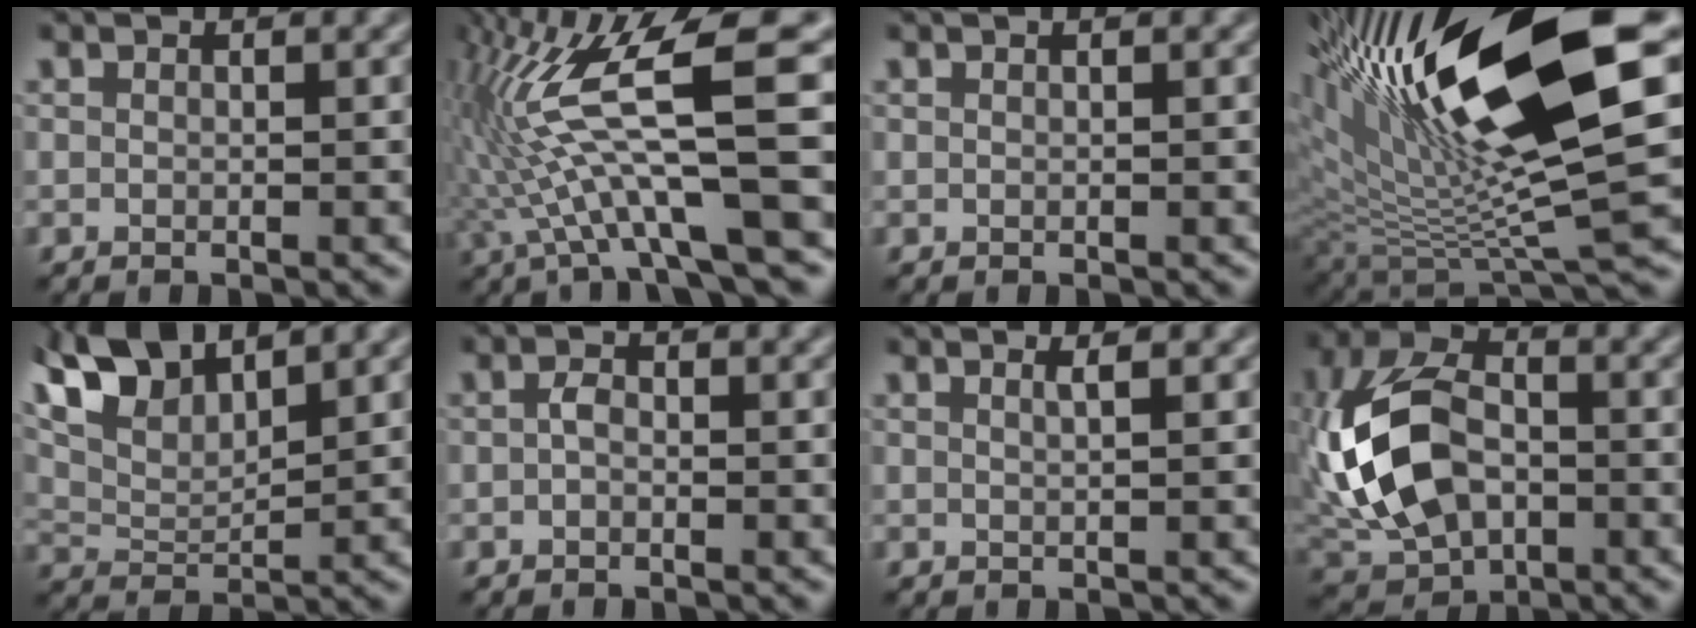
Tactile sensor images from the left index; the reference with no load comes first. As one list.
[{"total": 11.8, "force": [0.4, 2.2, 11.6], "torque": [-0.222, 0.016, 0.018]}, {"total": 0.0}, {"total": 17.2, "force": [6.0, 4.7, 15.5], "torque": [-0.271, -0.002, 0.102]}, {"total": 6.8, "force": [4.9, 2.4, 4.0], "torque": [-0.086, 0.013, 0.094]}, {"total": 1.0, "force": [-0.2, 0.6, 0.8], "torque": [-0.017, 0.002, -0.006]}, {"total": 1.3, "force": [0.7, 0.4, 1.0], "torque": [-0.007, 0.001, 0.004]}, {"total": 10.6, "force": [-1.2, 7.1, 7.8], "torque": [-0.176, 0.007, -0.036]}]